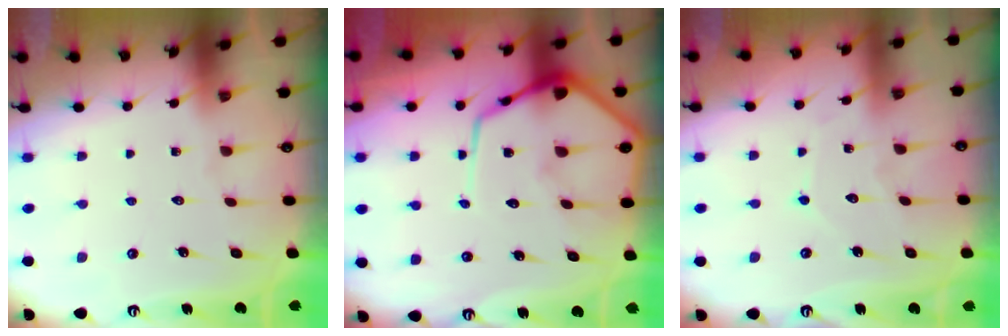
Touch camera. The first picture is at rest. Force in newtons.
{"total": 14.0, "press": 13.9, "slide": 1.3}
{"total": 3.9, "press": 3.9, "slide": 0.1}